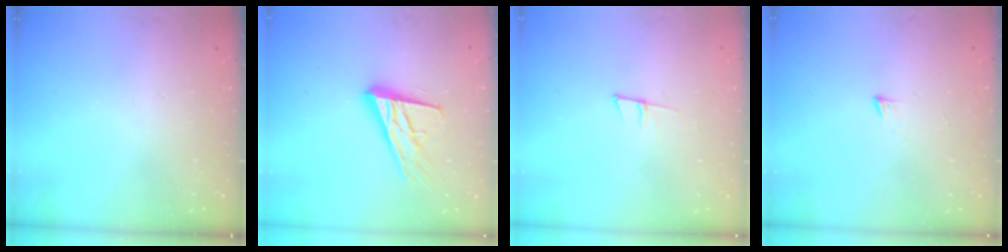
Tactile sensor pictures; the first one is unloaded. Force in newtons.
{"total": 18.0, "press": 17.5, "slide": 3.9}
{"total": 5.6, "press": 5.0, "slide": 2.6}
{"total": 4.3, "press": 4.2, "slide": 0.4}